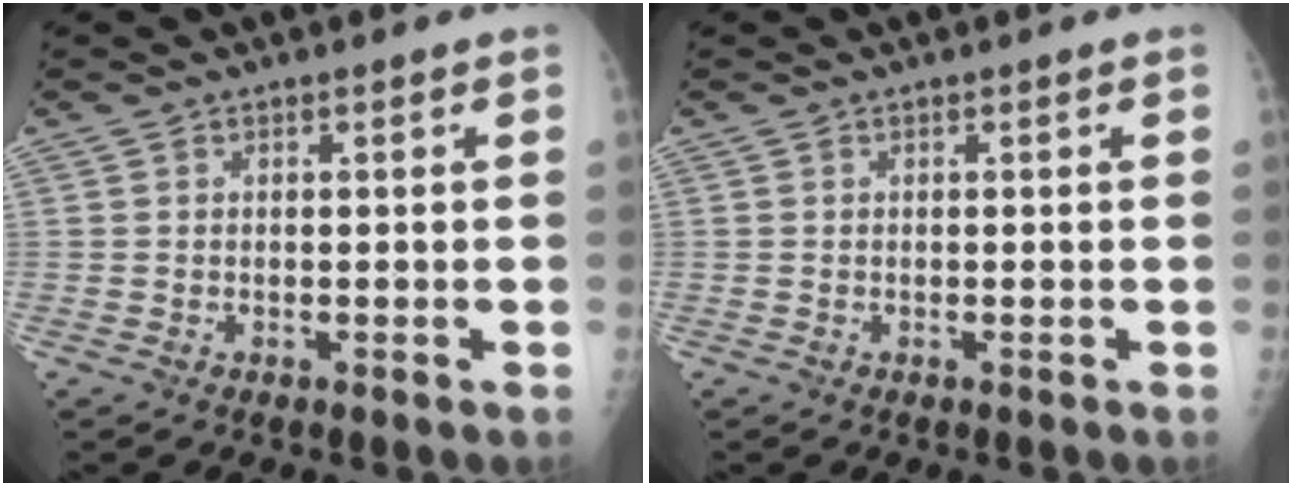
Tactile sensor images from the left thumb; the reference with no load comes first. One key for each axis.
{"total": 0.0}